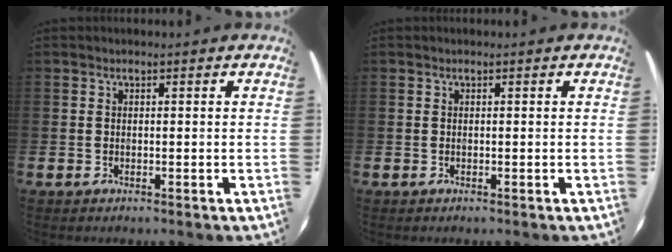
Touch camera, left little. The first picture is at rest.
{"total": 0.0}